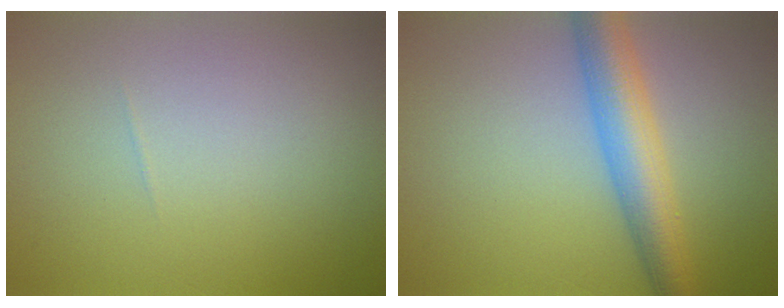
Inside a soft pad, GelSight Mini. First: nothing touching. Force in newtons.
{"total": 5.7, "press": 5.7, "slide": 0.2}